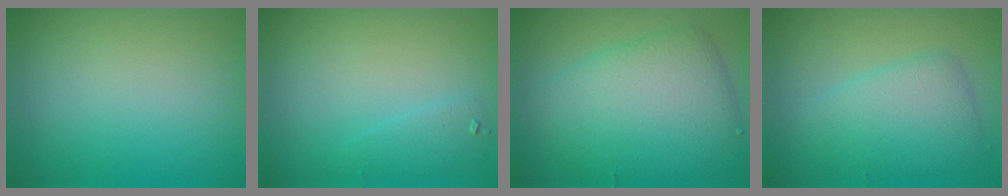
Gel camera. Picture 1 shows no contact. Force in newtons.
{"total": 1.4, "press": 1.4, "slide": 0.0}
{"total": 8.0, "press": 8.0, "slide": 0.2}
{"total": 4.2, "press": 4.2, "slide": 0.0}